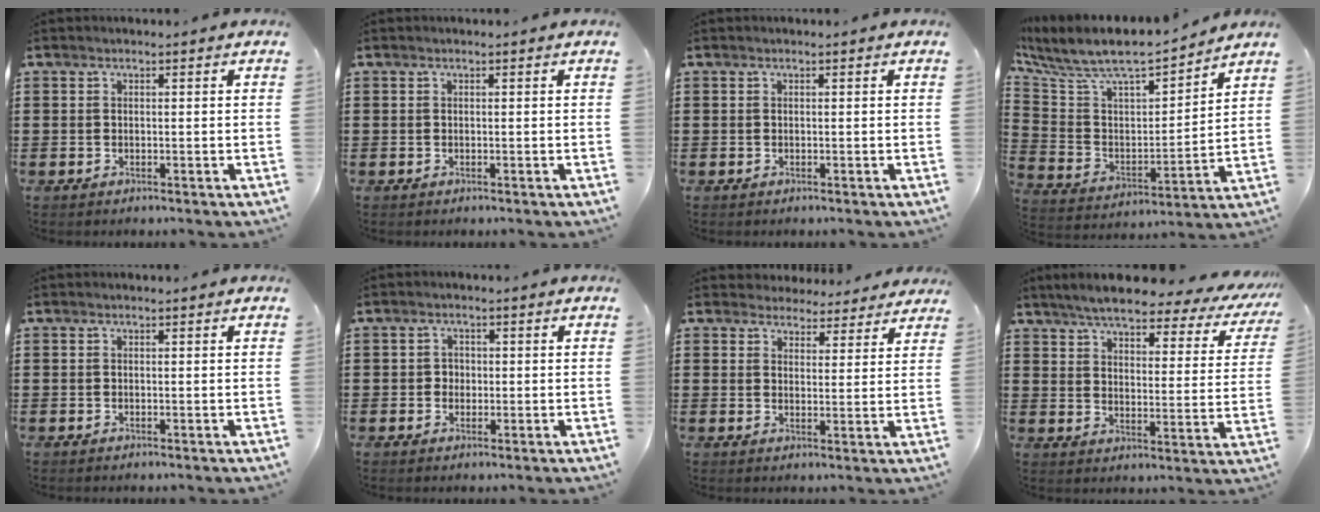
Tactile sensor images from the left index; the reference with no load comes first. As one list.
[{"total": 0.0}, {"total": 0.0}, {"total": 7.7, "force": [6.7, 2.0, 3.3], "torque": [-0.098, -0.054, 0.110]}, {"total": 0.0}, {"total": 1.6, "force": [0.0, 1.5, 0.5], "torque": [-0.016, 0.006, -0.003]}, {"total": 3.7, "force": [3.6, 1.0, 0.1], "torque": [-0.017, -0.011, 0.067]}, {"total": 6.2, "force": [5.6, 0.8, 2.6], "torque": [-0.068, -0.034, 0.092]}]